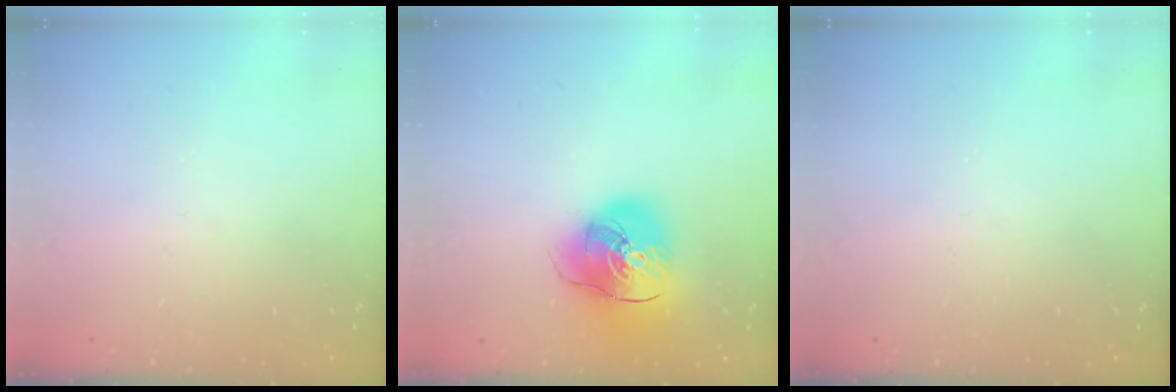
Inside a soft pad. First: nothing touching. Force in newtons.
{"total": 18.6, "press": 18.3, "slide": 3.1}
{"total": 0.0}